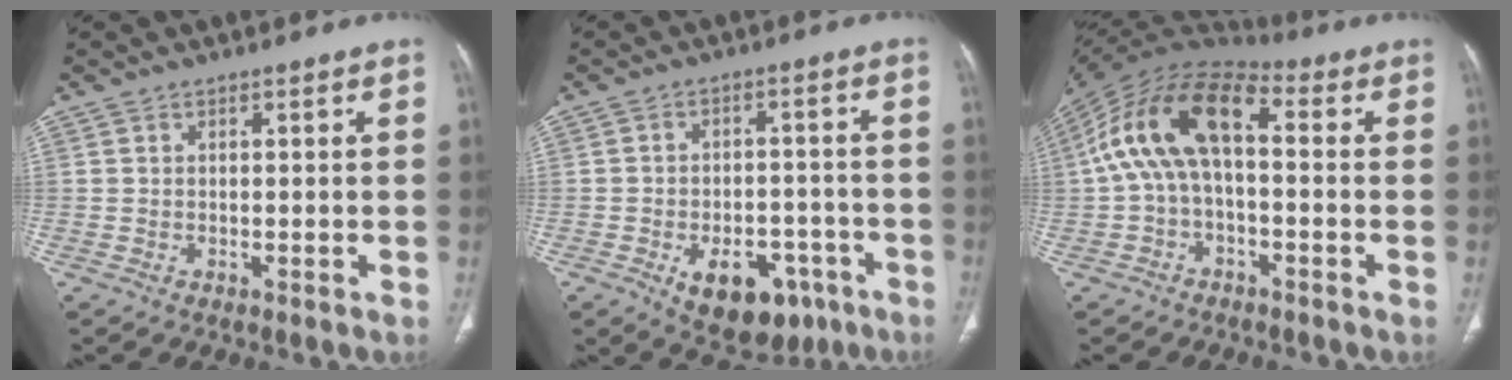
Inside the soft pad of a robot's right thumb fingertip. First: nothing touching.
{"total": 12.8, "force": [-6.3, 7.8, 7.9], "torque": [-0.081, 0.034, -0.078]}
{"total": 15.3, "force": [0.9, 8.0, 13.0], "torque": [-0.242, 0.050, 0.008]}